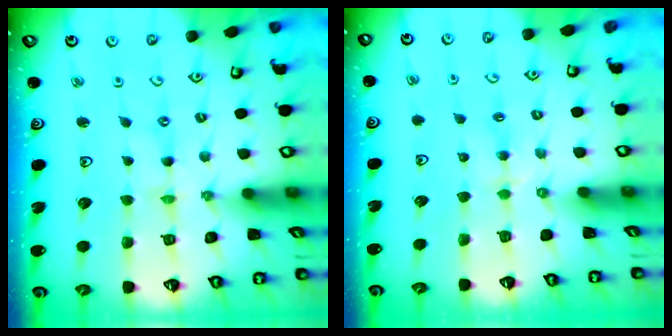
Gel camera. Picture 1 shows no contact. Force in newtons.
{"total": 2.8, "press": 2.8, "slide": 0.5}